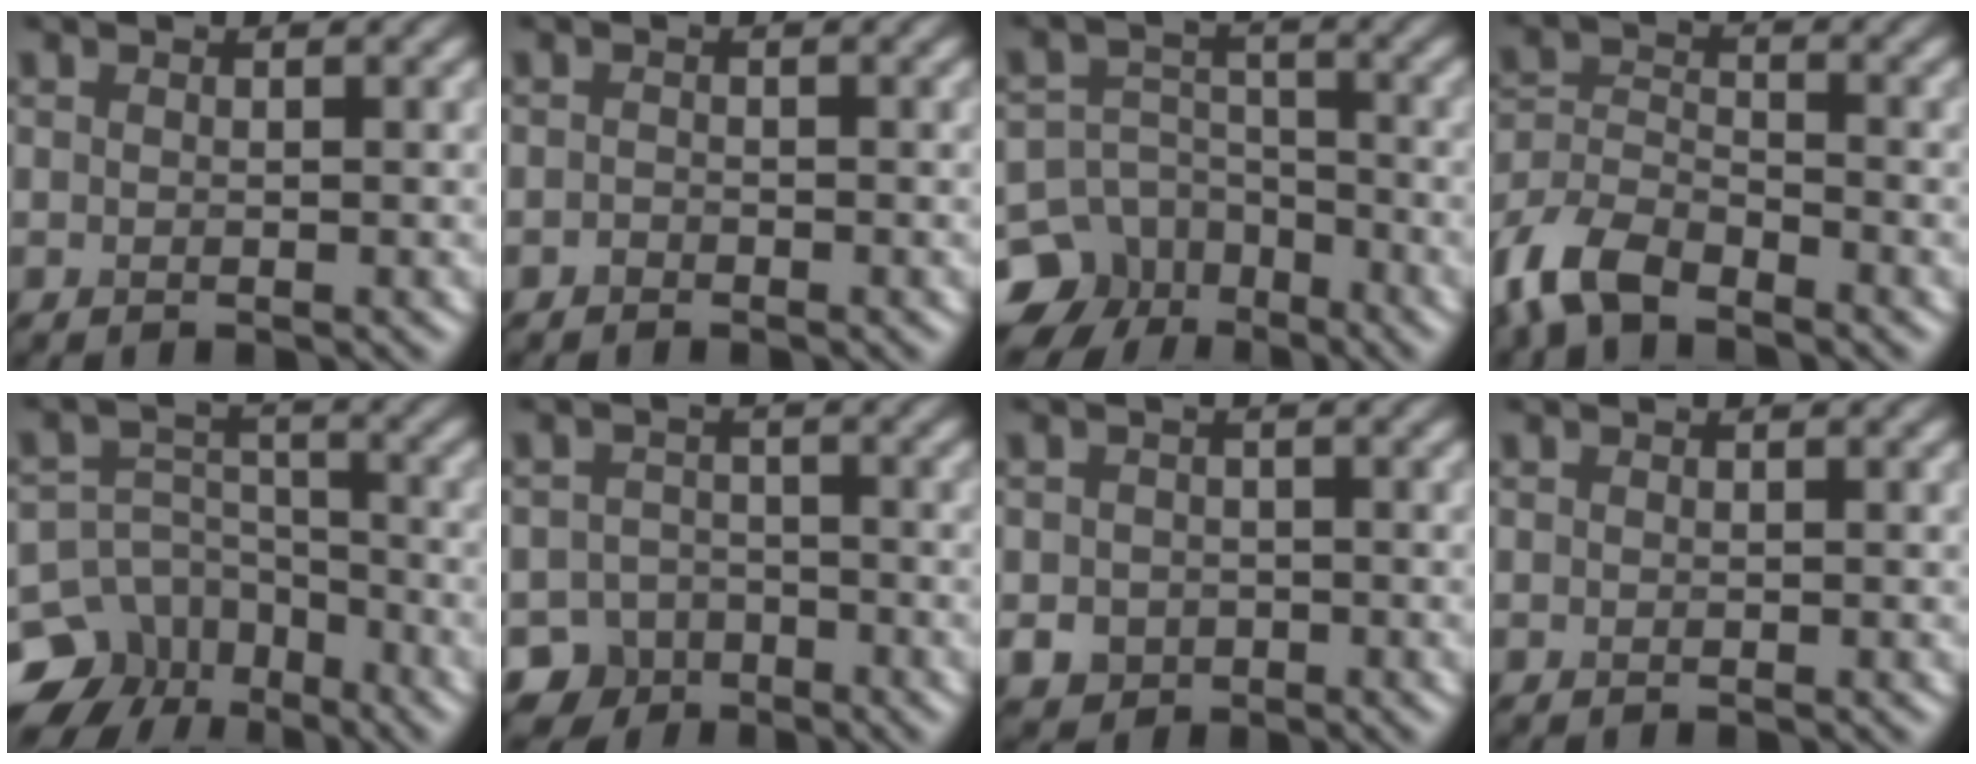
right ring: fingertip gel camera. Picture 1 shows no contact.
{"total": 0.5, "force": [-0.4, 0.3, 0.1], "torque": [-0.001, -0.001, -0.009]}
{"total": 9.2, "force": [-6.0, 6.6, 2.0], "torque": [-0.032, -0.011, -0.111]}
{"total": 6.2, "force": [-4.6, 2.7, 3.2], "torque": [-0.067, -0.002, -0.102]}
{"total": 10.3, "force": [-6.9, 7.2, 2.5], "torque": [-0.043, -0.008, -0.120]}
{"total": 5.2, "force": [-3.7, 3.6, 0.5], "torque": [0.019, -0.003, -0.059]}
{"total": 2.6, "force": [-0.9, 2.3, 0.8], "torque": [-0.011, -0.005, -0.014]}
{"total": 0.0}